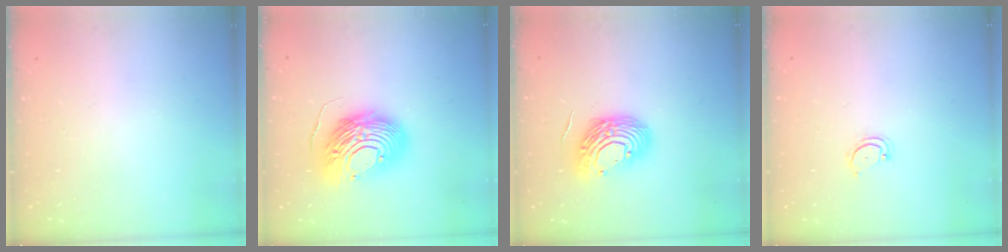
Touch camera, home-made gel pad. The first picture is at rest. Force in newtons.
{"total": 15.4, "press": 15.3, "slide": 1.5}
{"total": 13.3, "press": 13.1, "slide": 2.1}
{"total": 2.8, "press": 2.8, "slide": 0.3}